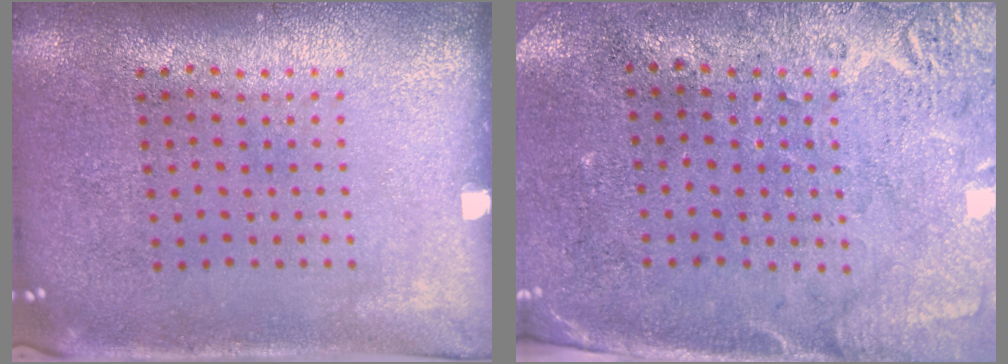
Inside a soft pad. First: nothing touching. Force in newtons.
{"total": 2.7, "press": 2.3, "slide": 1.5}